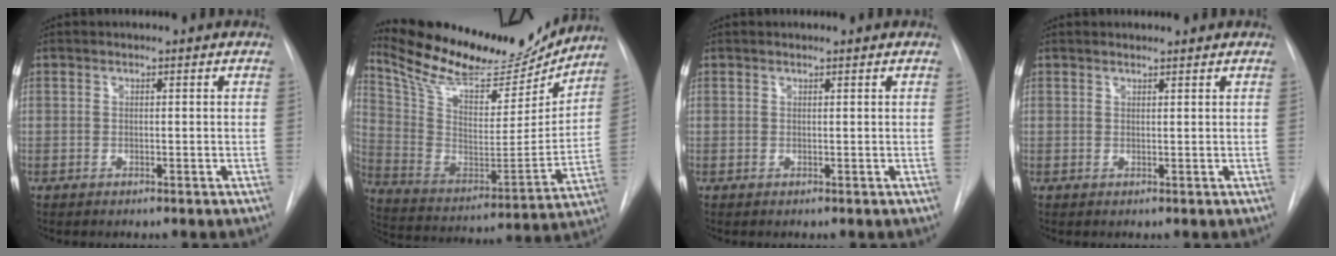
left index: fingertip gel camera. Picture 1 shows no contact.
{"total": 23.6, "force": [21.1, 5.6, 8.8], "torque": [-0.166, -0.024, 0.334]}
{"total": 0.7, "force": [0.7, 0.0, 0.0], "torque": [-0.004, 0.009, 0.014]}
{"total": 2.0, "force": [2.0, 0.3, 0.2], "torque": [-0.009, 0.015, 0.030]}